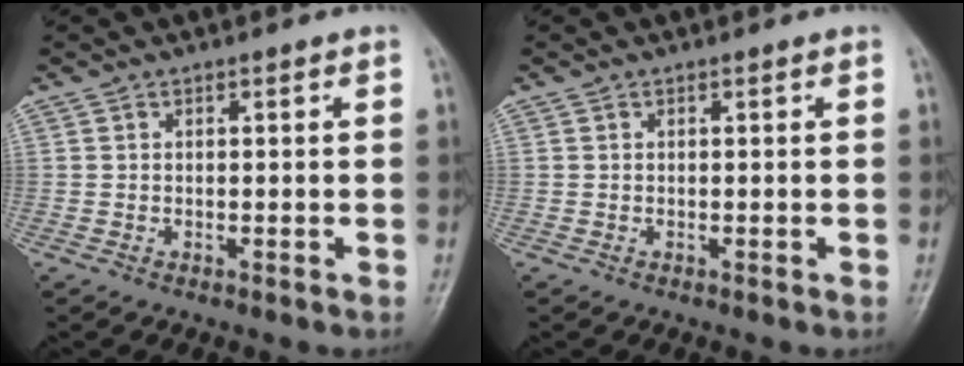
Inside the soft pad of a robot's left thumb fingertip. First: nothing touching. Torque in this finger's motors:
{"motor_torque": [0.00, 0.00, 0.00, 0.00, 0.00]}